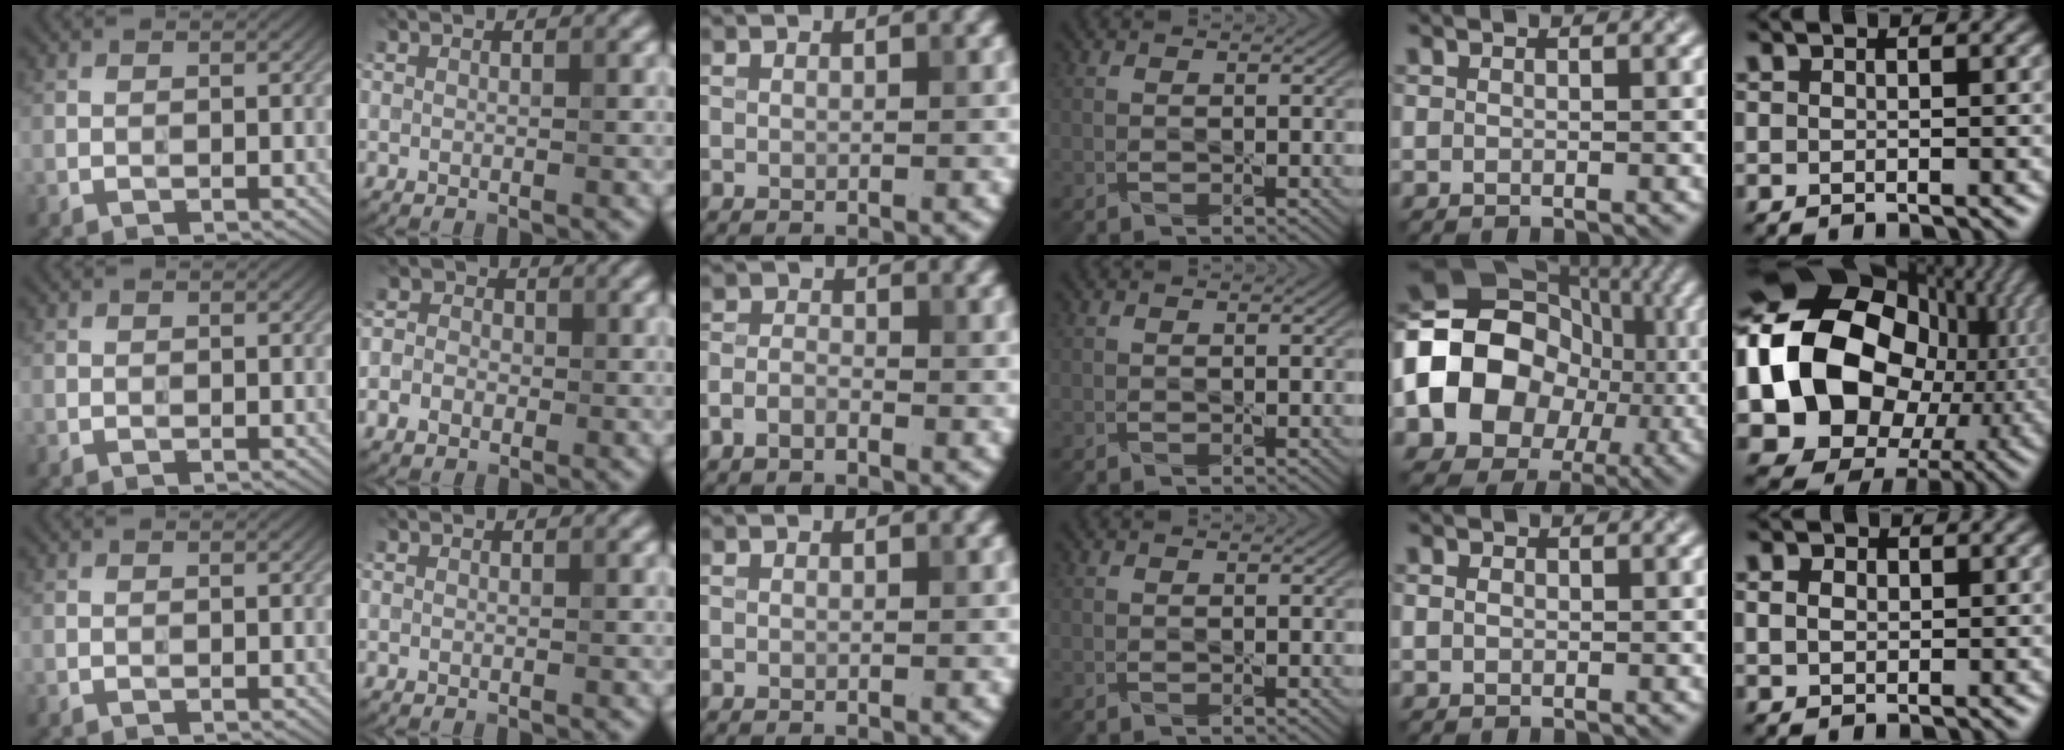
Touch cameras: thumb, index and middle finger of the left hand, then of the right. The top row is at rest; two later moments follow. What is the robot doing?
{"motion": "wipe", "object": "paper plate"}